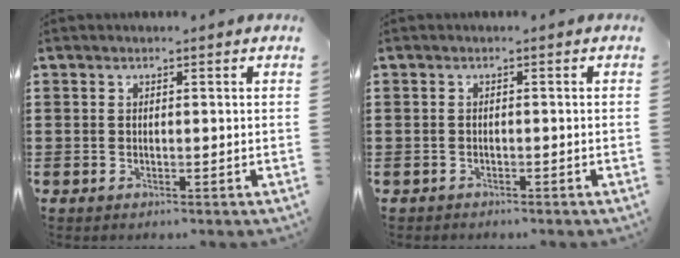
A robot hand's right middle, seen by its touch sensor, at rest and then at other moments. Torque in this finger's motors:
{"motor_torque": [0.05, 0.02, 0.01, -0.01]}